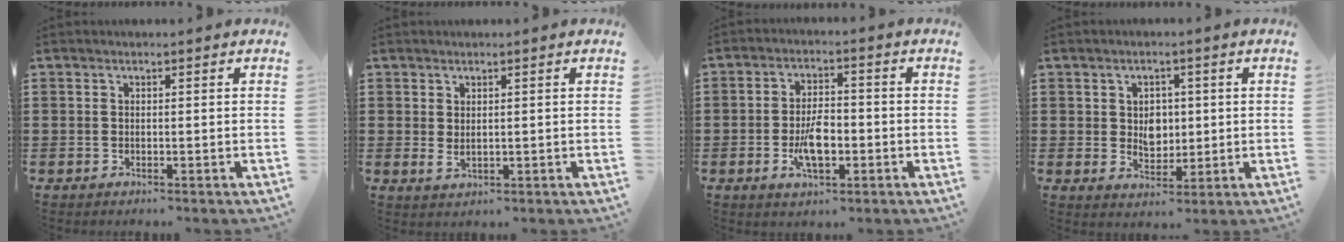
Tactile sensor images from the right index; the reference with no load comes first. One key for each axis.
{"total": 1.4, "fx": 0.7, "fy": 0.6, "fz": 1.1, "tx": -0.022, "ty": 0.001, "tz": 0.013}
{"total": 6.4, "fx": -1.6, "fy": 3.0, "fz": 5.4, "tx": -0.112, "ty": 0.002, "tz": -0.032}
{"total": 3.8, "fx": 0.4, "fy": 3.0, "fz": 2.3, "tx": -0.036, "ty": 0.004, "tz": 0.002}